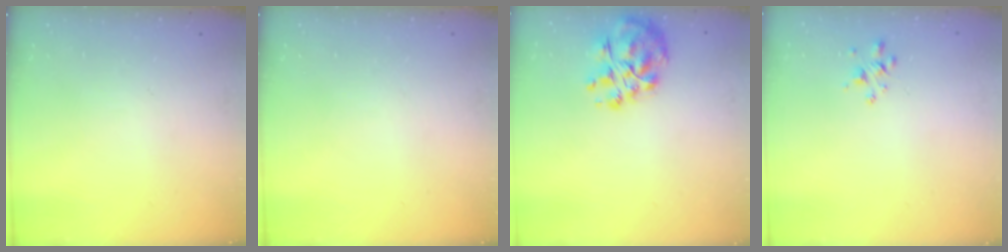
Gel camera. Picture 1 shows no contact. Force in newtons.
{"total": 0.0}
{"total": 10.9, "press": 10.7, "slide": 2.1}
{"total": 2.3, "press": 2.2, "slide": 0.3}